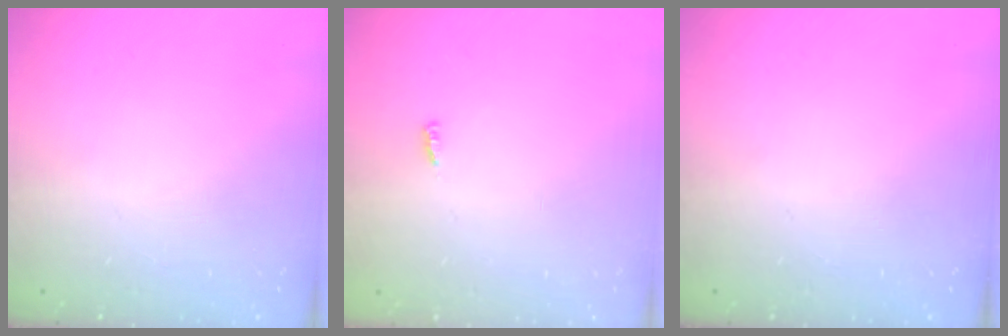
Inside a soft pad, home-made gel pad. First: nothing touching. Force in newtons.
{"total": 3.0, "press": 3.0, "slide": 0.0}
{"total": 0.0}